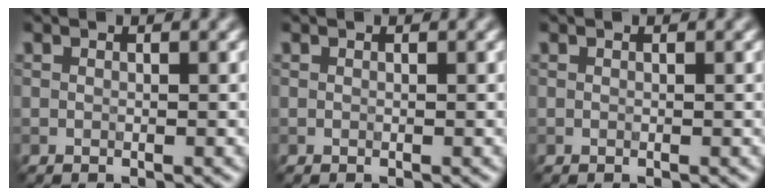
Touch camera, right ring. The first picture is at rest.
{"total": 0.0}
{"total": 0.0}